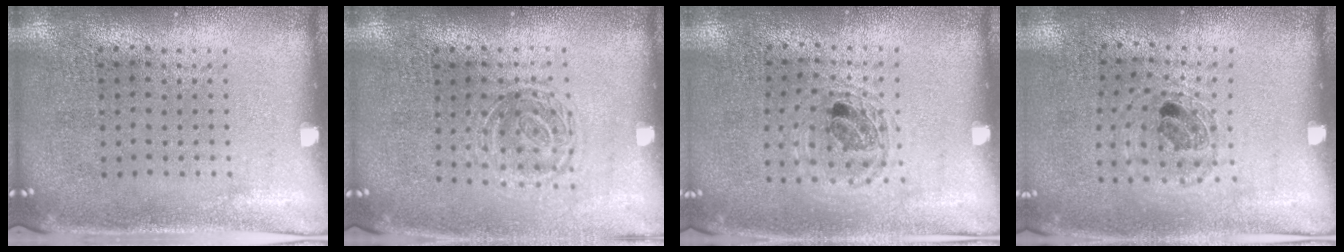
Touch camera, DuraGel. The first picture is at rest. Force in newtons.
{"total": 1.3, "press": 1.0, "slide": 0.8}
{"total": 1.0, "press": 0.9, "slide": 0.2}
{"total": 0.9, "press": 0.9, "slide": 0.2}